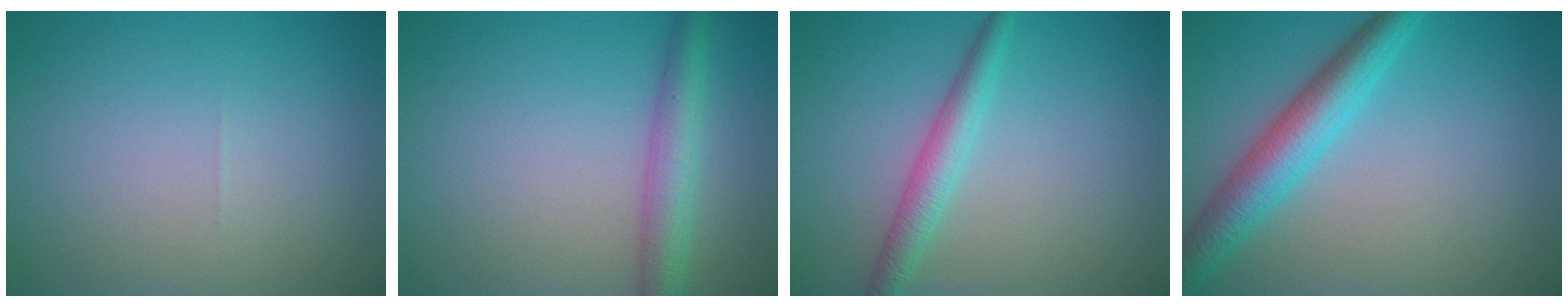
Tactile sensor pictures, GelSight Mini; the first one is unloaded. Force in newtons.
{"total": 3.7, "press": 3.7, "slide": 0.1}
{"total": 2.8, "press": 2.8, "slide": 0.1}
{"total": 5.2, "press": 5.2, "slide": 0.1}